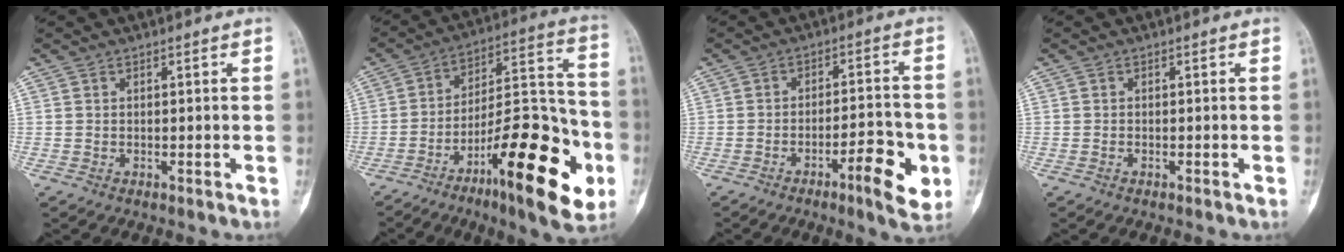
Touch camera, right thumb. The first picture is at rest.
{"total": 24.4, "force": [-10.2, 7.2, 21.0], "torque": [-0.298, 0.061, -0.154]}
{"total": 9.7, "force": [-4.0, 2.6, 8.5], "torque": [-0.108, 0.023, -0.057]}
{"total": 0.0}